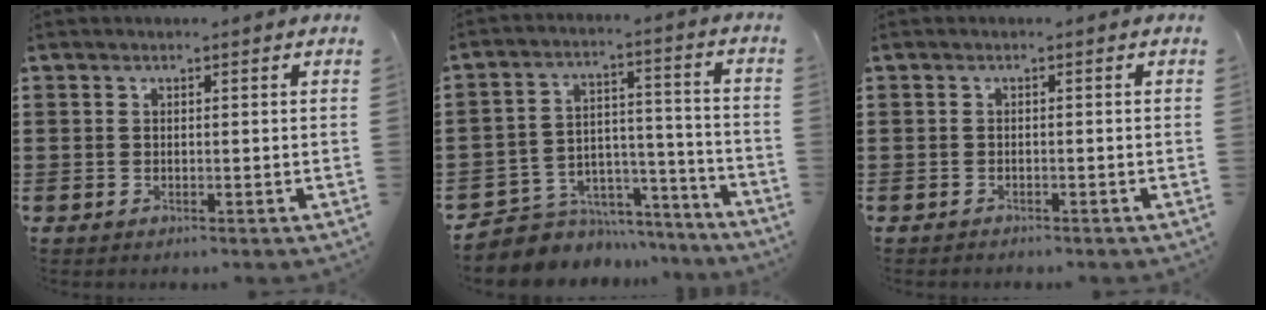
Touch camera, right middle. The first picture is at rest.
{"total": 5.4, "force": [-4.4, 3.1, 0.0], "torque": [-0.009, 0.014, -0.086]}
{"total": 0.7, "force": [-0.7, 0.1, 0.0], "torque": [-0.001, 0.002, -0.015]}